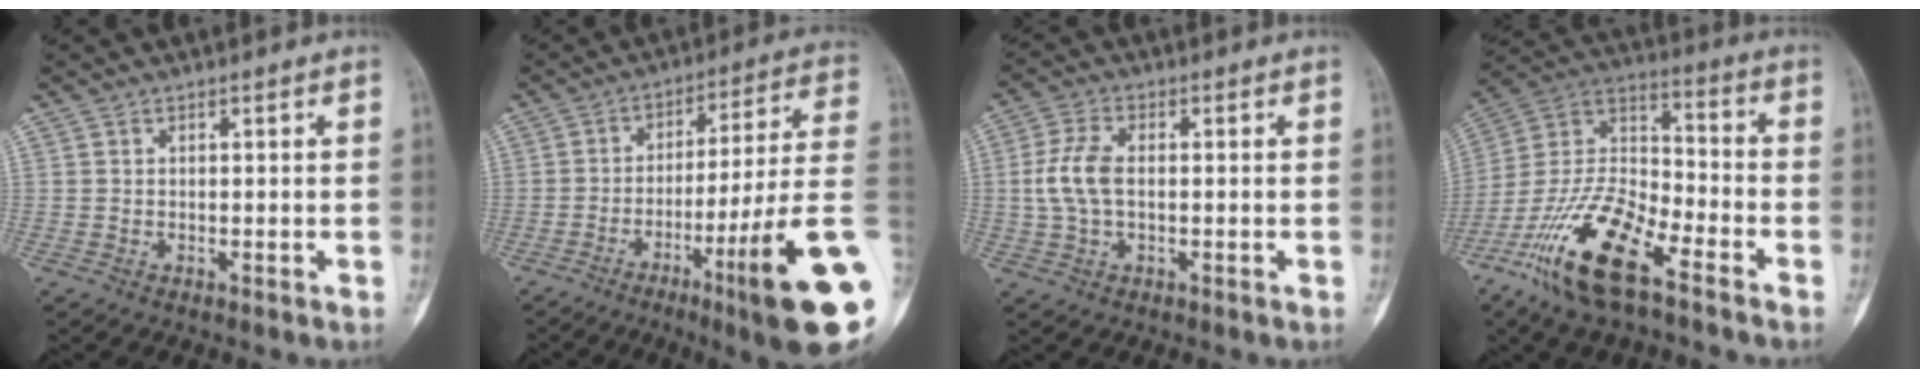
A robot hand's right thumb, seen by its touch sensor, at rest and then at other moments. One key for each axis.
{"total": 21.4, "fx": -7.5, "fy": 0.9, "fz": 20.1, "tx": -0.251, "ty": 0.020, "tz": -0.115}
{"total": 6.9, "fx": 0.0, "fy": 3.8, "fz": 5.8, "tx": -0.134, "ty": 0.013, "tz": -0.003}
{"total": 18.6, "fx": -10.9, "fy": 6.7, "fz": 13.4, "tx": -0.259, "ty": 0.059, "tz": -0.211}